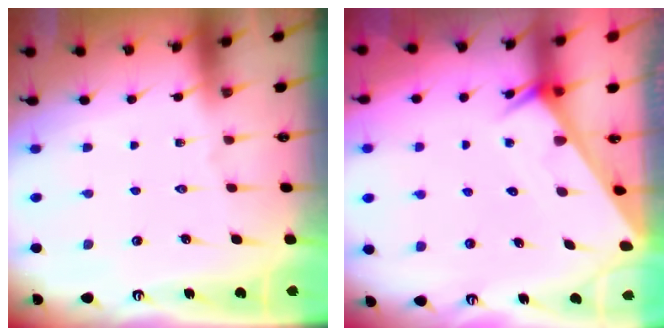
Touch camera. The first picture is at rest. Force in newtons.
{"total": 3.6, "press": 3.6, "slide": 0.4}